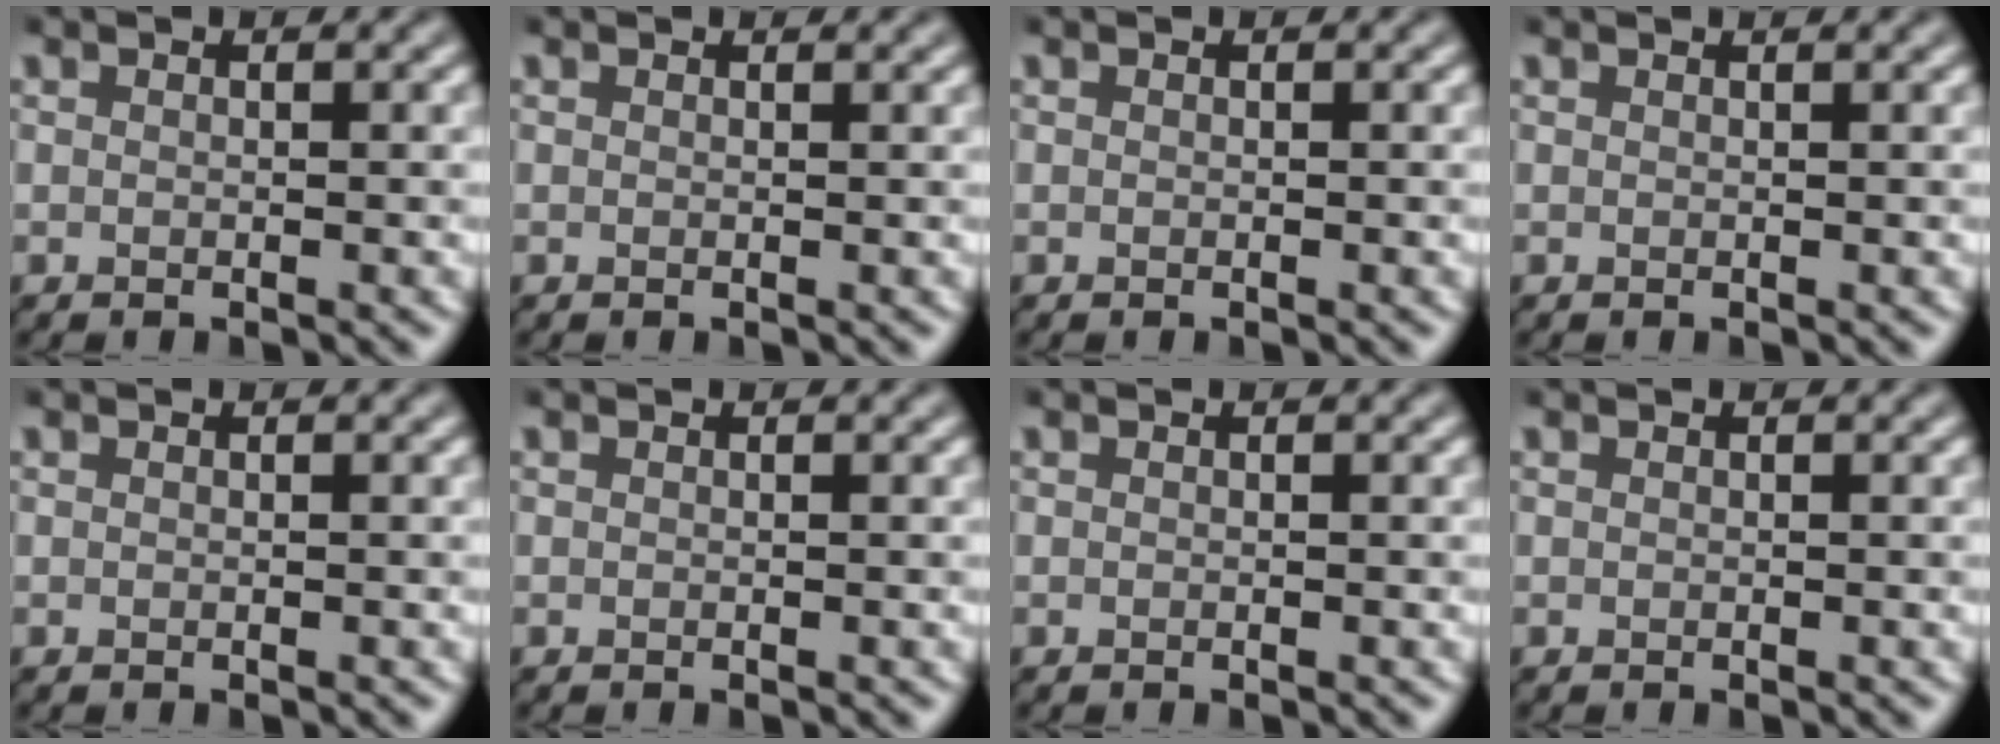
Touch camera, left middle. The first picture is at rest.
{"total": 0.7, "force": [0.6, 0.0, 0.2], "torque": [-0.005, -0.001, 0.006]}
{"total": 0.0}
{"total": 0.9, "force": [0.7, 0.2, 0.5], "torque": [-0.005, -0.001, 0.004]}
{"total": 0.0}
{"total": 0.0}
{"total": 0.0}
{"total": 0.0}